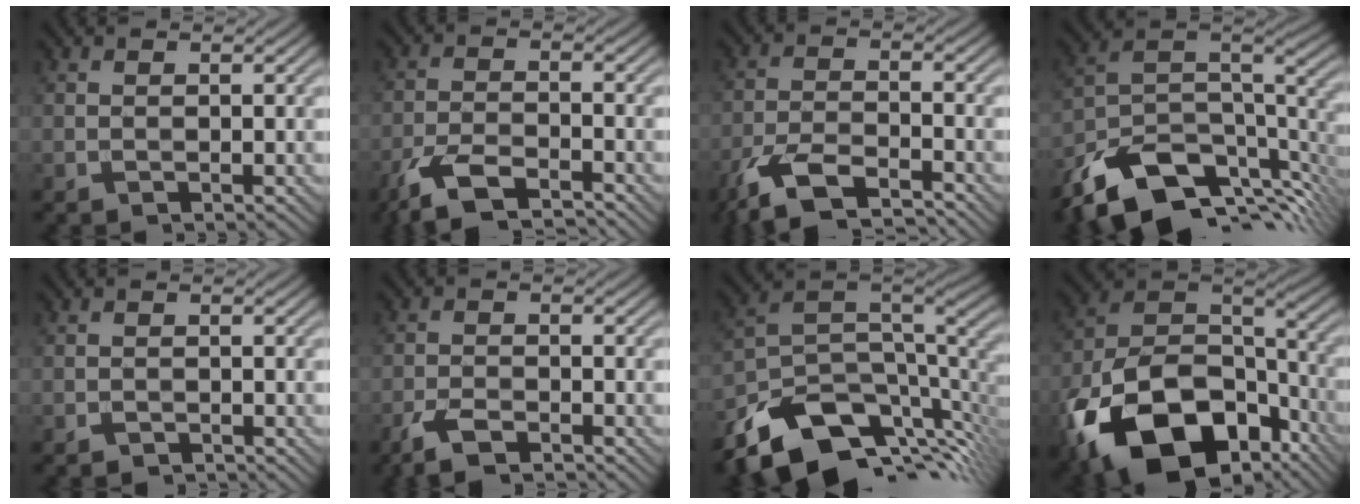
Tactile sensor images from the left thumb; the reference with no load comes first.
{"total": 7.0, "force": [-5.2, 2.0, 4.2], "torque": [-0.088, -0.006, -0.106]}
{"total": 8.1, "force": [-6.1, 2.4, 4.8], "torque": [-0.099, -0.009, -0.126]}
{"total": 14.3, "force": [-9.0, 6.5, 9.0], "torque": [-0.196, -0.010, -0.149]}
{"total": 1.0, "force": [-0.9, 0.4, 0.2], "torque": [-0.002, -0.001, -0.018]}
{"total": 4.1, "force": [-3.0, 1.2, 2.5], "torque": [-0.056, -0.005, -0.063]}
{"total": 12.9, "force": [-7.6, 5.9, 8.6], "torque": [-0.179, -0.015, -0.123]}
{"total": 19.2, "force": [-10.8, 11.5, 11.0], "torque": [-0.236, -0.036, -0.184]}